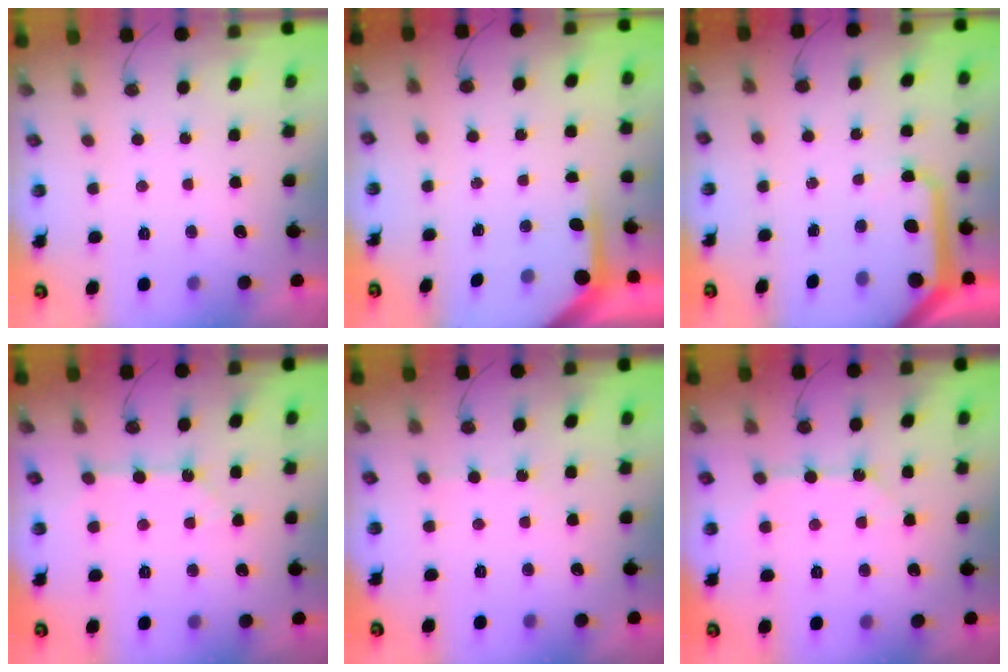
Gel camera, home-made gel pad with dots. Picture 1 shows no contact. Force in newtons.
{"total": 3.7, "press": 3.7, "slide": 0.2}
{"total": 9.9, "press": 9.8, "slide": 1.1}
{"total": 2.5, "press": 2.5, "slide": 0.2}
{"total": 1.7, "press": 1.6, "slide": 0.3}
{"total": 9.0, "press": 9.0, "slide": 0.9}